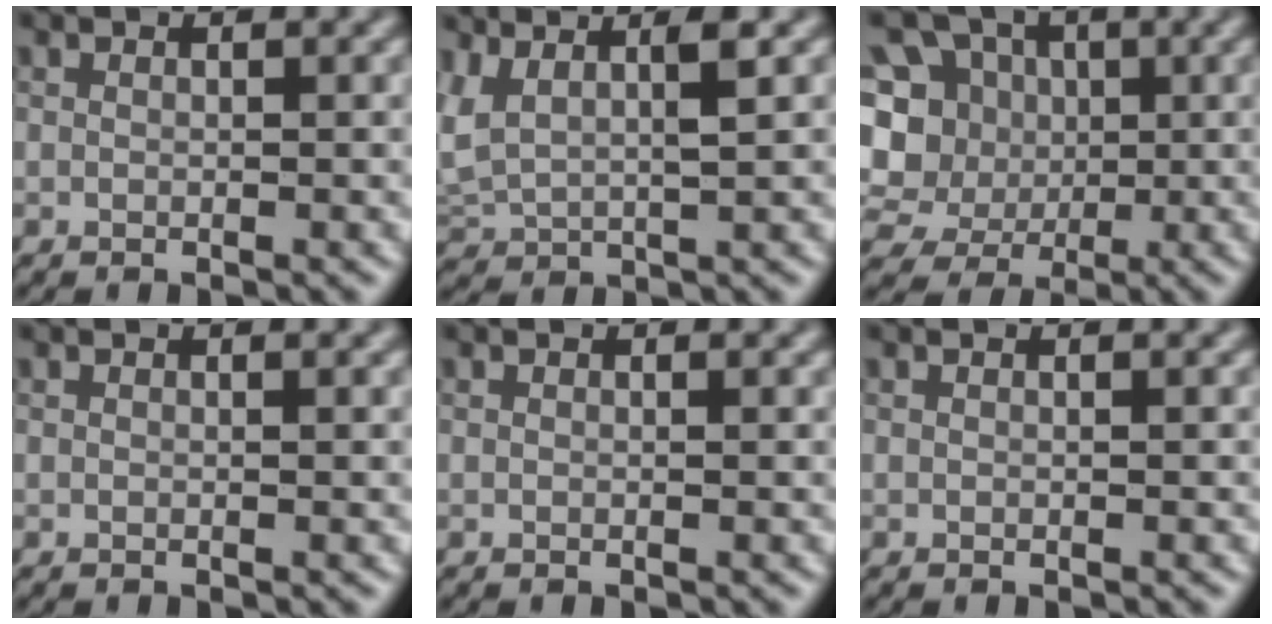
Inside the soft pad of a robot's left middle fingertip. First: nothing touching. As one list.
[{"total": 2.8, "force": [0.9, 0.8, 2.5], "torque": [-0.064, 0.006, 0.028]}, {"total": 11.9, "force": [-0.3, 10.8, 4.9], "torque": [-0.121, 0.037, -0.029]}, {"total": 1.1, "force": [0.5, 0.5, 0.8], "torque": [-0.005, 0.005, 0.001]}, {"total": 0.7, "force": [0.4, 0.4, 0.4], "torque": [-0.002, 0.002, 0.003]}, {"total": 0.6, "force": [0.3, 0.3, 0.4], "torque": [-0.001, 0.002, 0.000]}]